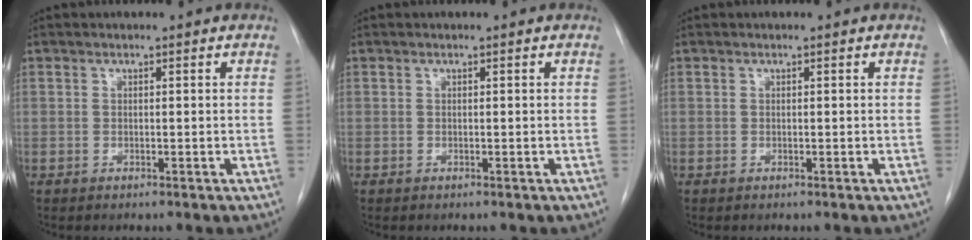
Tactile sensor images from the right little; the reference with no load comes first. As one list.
[{"total": 0.0}, {"total": 0.0}]